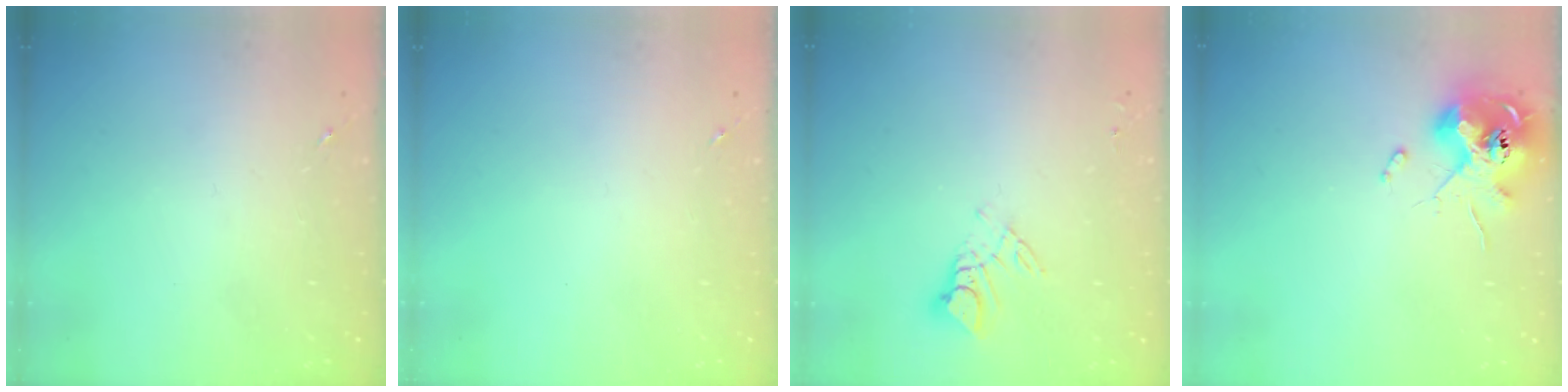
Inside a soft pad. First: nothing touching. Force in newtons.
{"total": 0.0}
{"total": 6.8, "press": 6.8, "slide": 0.5}
{"total": 11.4, "press": 11.2, "slide": 1.6}